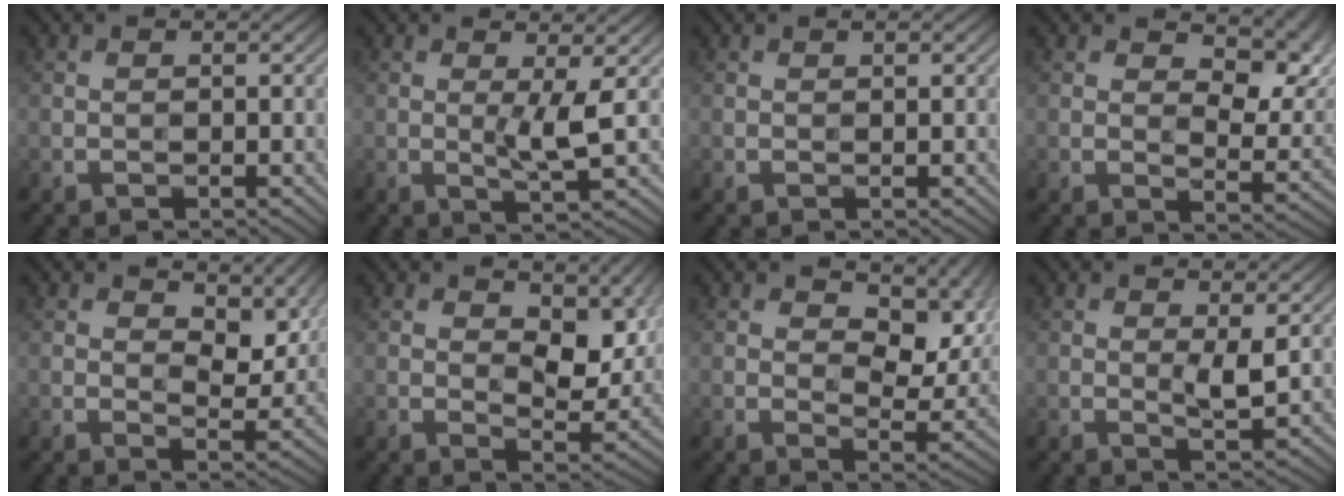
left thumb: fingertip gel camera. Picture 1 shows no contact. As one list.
[{"total": 3.7, "force": [0.4, 0.3, 3.6], "torque": [-0.072, -0.003, 0.008]}, {"total": 0.6, "force": [0.4, 0.0, 0.4], "torque": [-0.009, 0.003, 0.007]}, {"total": 10.5, "force": [5.1, 5.0, 7.7], "torque": [-0.122, -0.005, 0.079]}, {"total": 8.1, "force": [4.6, 3.9, 5.5], "torque": [-0.095, -0.006, 0.074]}, {"total": 10.5, "force": [4.4, 5.1, 8.1], "torque": [-0.132, -0.006, 0.070]}, {"total": 11.8, "force": [5.0, 6.2, 8.7], "torque": [-0.136, -0.003, 0.074]}, {"total": 2.7, "force": [0.6, 0.6, 2.6], "torque": [-0.053, -0.007, 0.013]}]